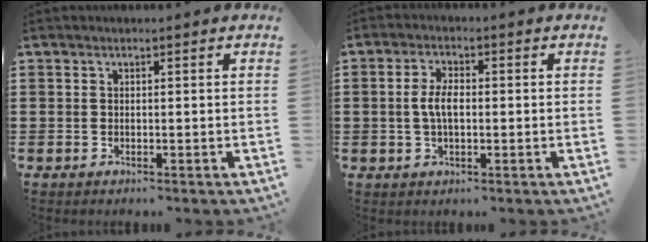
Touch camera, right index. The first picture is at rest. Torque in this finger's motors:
{"motor_torque": [0.58, -0.44, 0.52, 0.08]}